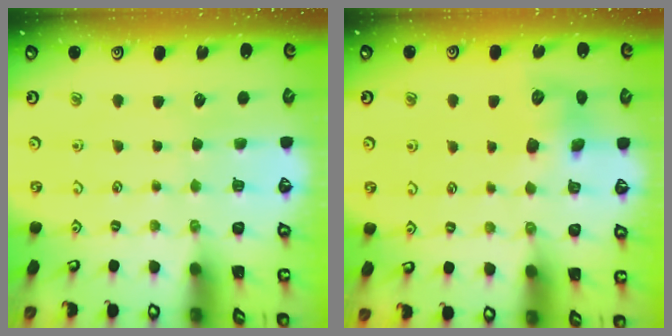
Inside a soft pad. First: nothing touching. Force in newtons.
{"total": 10.0, "press": 10.0, "slide": 0.1}